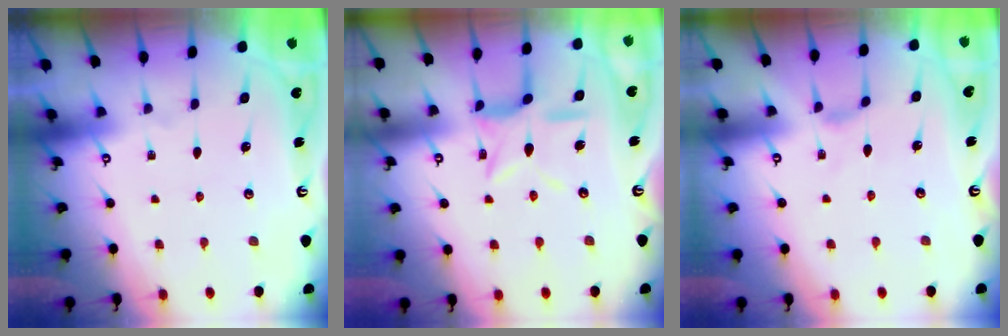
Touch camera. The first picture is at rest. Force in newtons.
{"total": 10.6, "press": 10.5, "slide": 0.9}
{"total": 0.9, "press": 0.8, "slide": 0.4}